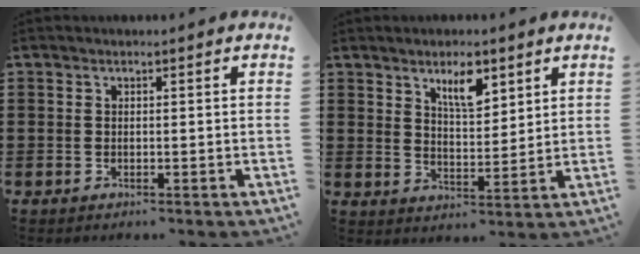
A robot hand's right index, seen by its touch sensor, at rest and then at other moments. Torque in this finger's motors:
{"motor_torque": [0.10, -0.08, 0.17, 0.13]}